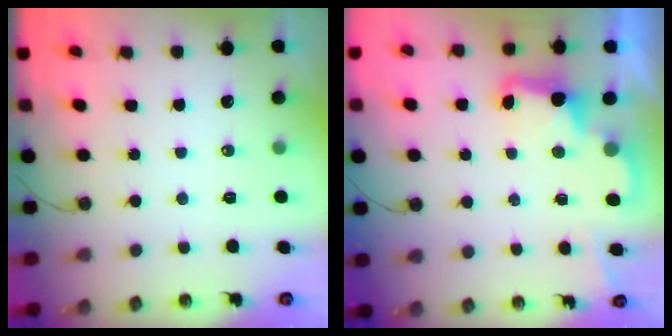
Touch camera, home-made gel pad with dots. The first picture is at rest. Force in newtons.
{"total": 3.2, "press": 3.1, "slide": 0.7}